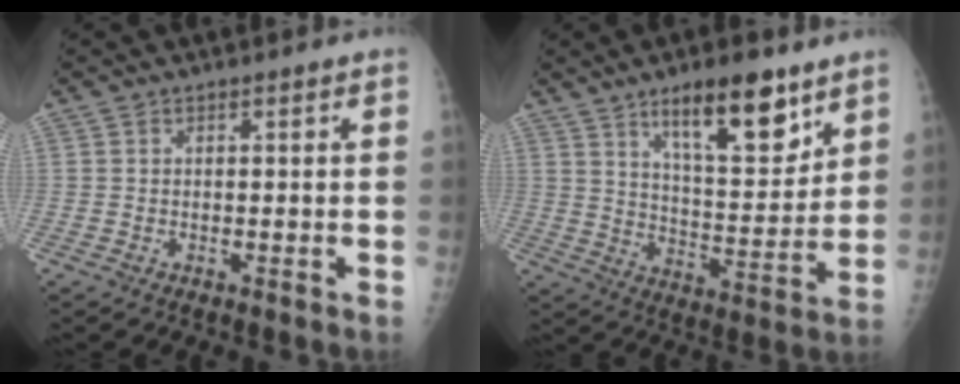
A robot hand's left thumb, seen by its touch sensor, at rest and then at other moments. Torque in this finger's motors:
{"motor_torque": [3.07, 1.93, 1.40, -0.66, 0.37]}